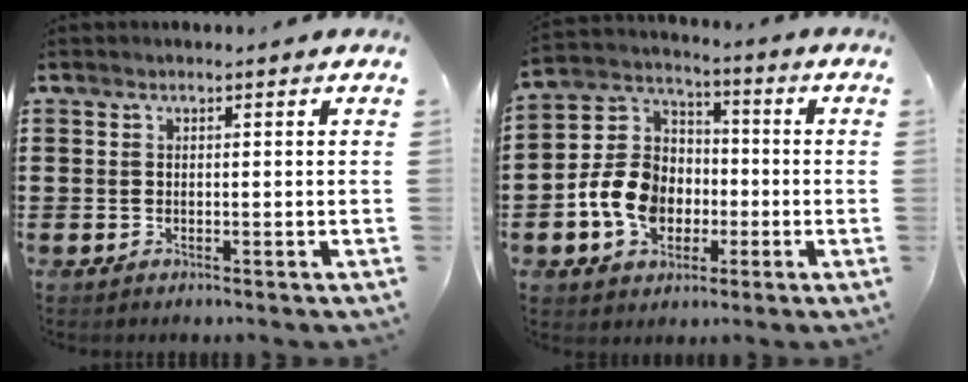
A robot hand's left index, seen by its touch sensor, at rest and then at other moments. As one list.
[{"total": 10.2, "force": [-3.0, 8.1, 5.4], "torque": [-0.154, 0.019, -0.061]}]